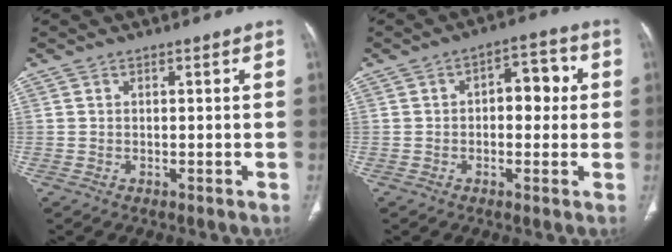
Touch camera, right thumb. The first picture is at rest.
{"total": 7.4, "force": [0.6, 4.4, 5.9], "torque": [-0.049, 0.023, 0.002]}